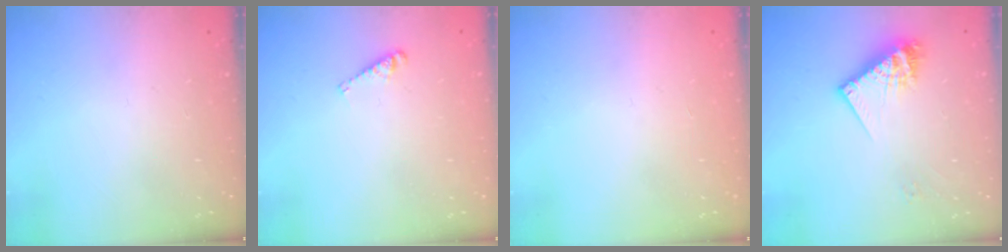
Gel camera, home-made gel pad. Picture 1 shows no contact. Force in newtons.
{"total": 3.4, "press": 3.4, "slide": 0.2}
{"total": 0.0}
{"total": 12.0, "press": 11.9, "slide": 1.1}